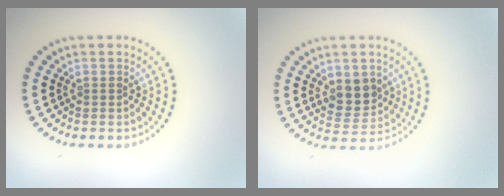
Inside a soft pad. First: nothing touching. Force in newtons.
{"total": 3.4, "press": 3.3, "slide": 0.9}